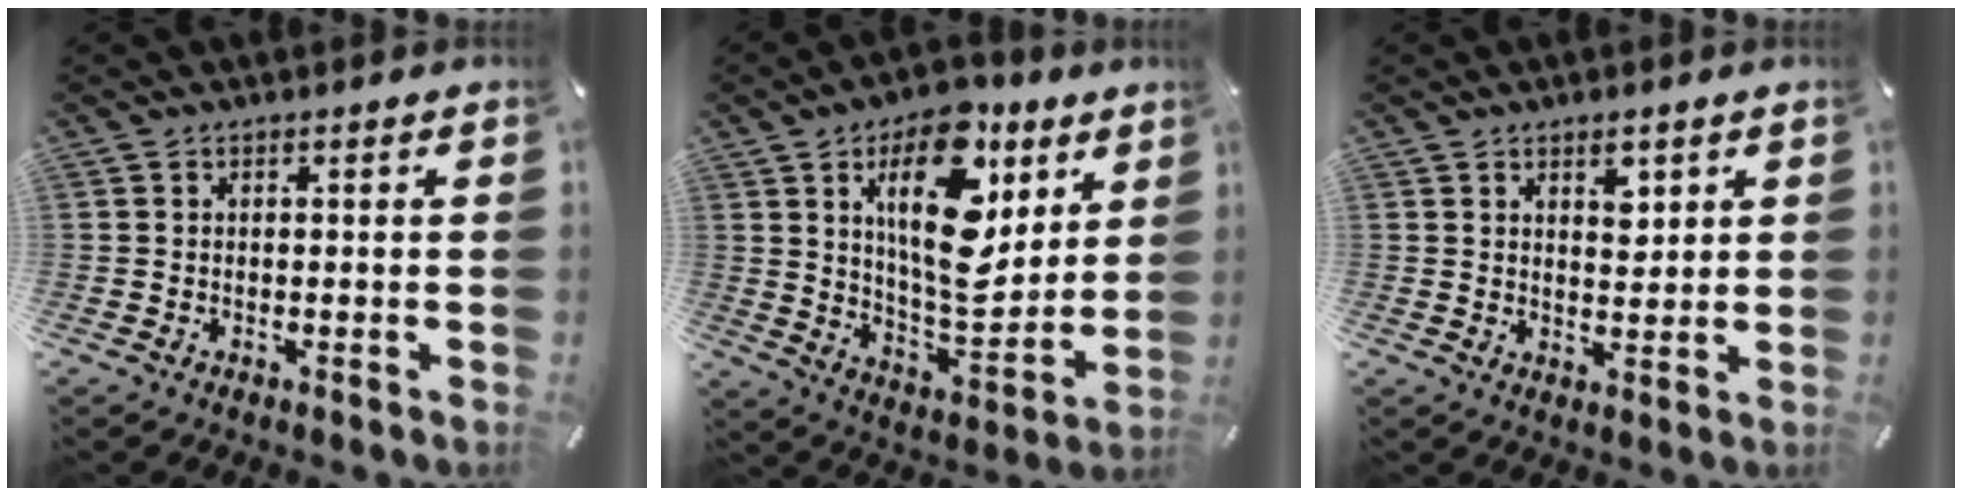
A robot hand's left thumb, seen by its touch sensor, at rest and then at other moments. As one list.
[{"total": 21.4, "force": [8.5, 10.9, 16.4], "torque": [-0.269, -0.042, 0.133]}, {"total": 4.4, "force": [2.7, 2.5, 2.5], "torque": [-0.015, -0.017, 0.039]}]